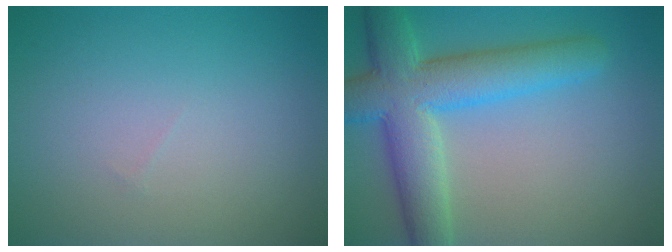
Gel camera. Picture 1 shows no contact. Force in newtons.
{"total": 8.1, "press": 8.1, "slide": 0.4}